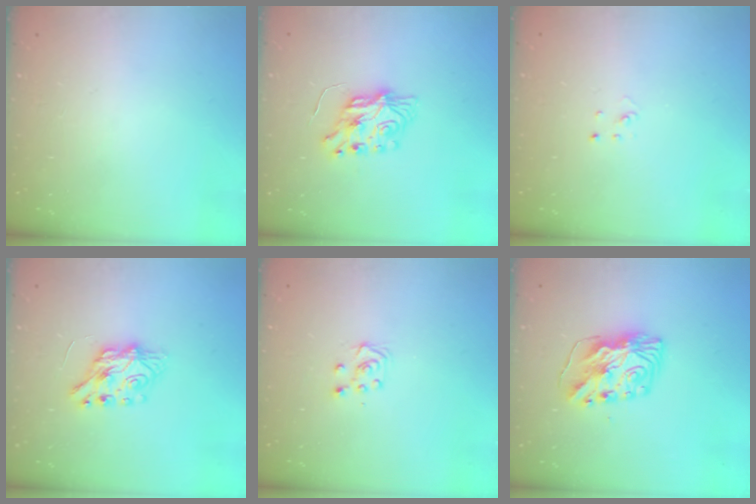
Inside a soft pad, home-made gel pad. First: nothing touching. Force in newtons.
{"total": 7.3, "press": 7.3, "slide": 0.3}
{"total": 2.0, "press": 2.0, "slide": 0.1}
{"total": 7.2, "press": 7.1, "slide": 0.4}
{"total": 5.0, "press": 4.9, "slide": 0.6}
{"total": 10.9, "press": 10.9, "slide": 0.5}